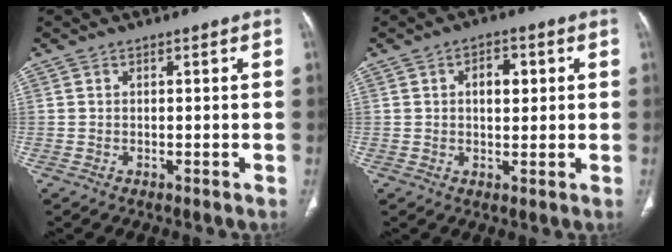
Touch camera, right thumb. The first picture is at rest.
{"total": 5.1, "force": [1.2, 2.9, 3.9], "torque": [-0.047, 0.004, 0.018]}